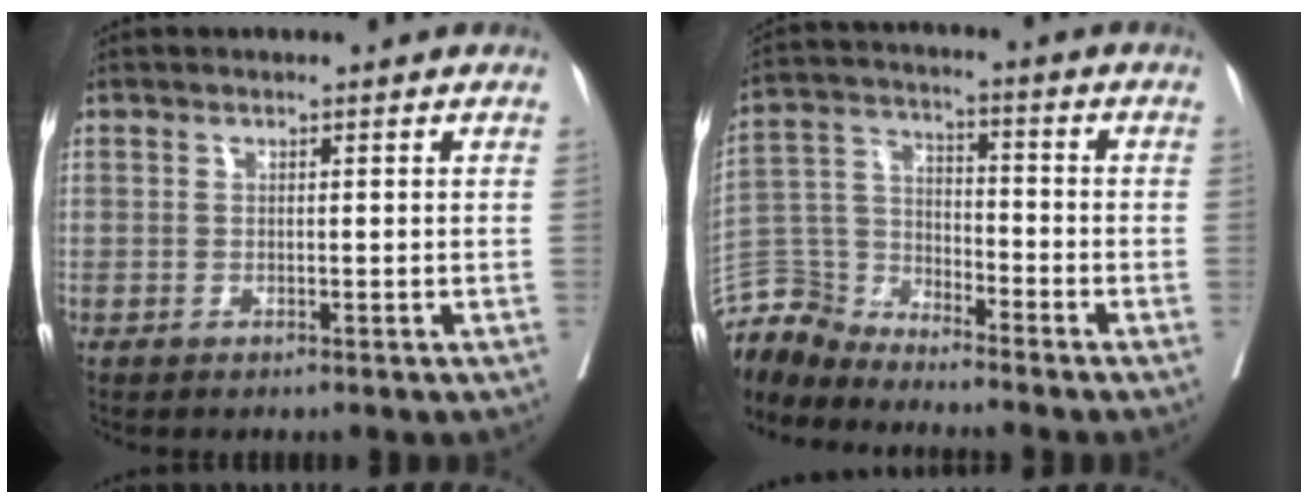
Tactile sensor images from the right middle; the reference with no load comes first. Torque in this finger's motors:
{"motor_torque": [1.00, -1.14, 0.72, 0.08]}